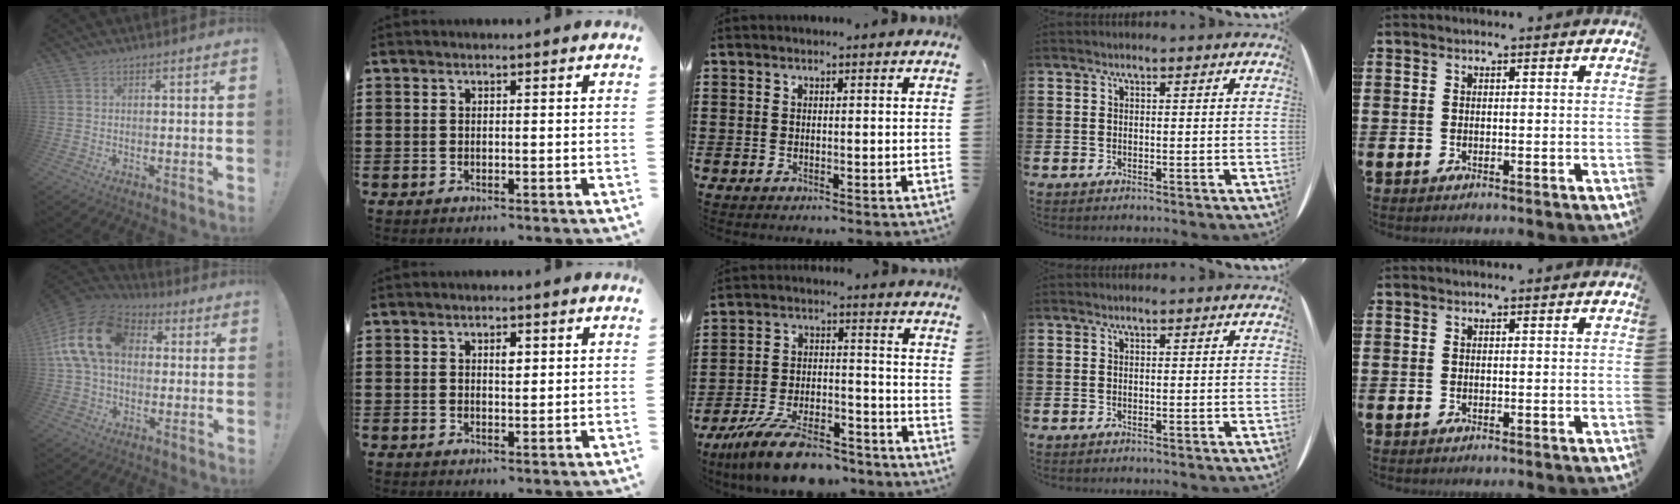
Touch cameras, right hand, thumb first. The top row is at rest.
{"thumb": {"total": 18.7, "force": [3.8, 13.2, 12.6], "torque": [-0.224, 0.009, 0.074]}, "index": {"total": 1.9, "force": [0.6, 0.9, 1.6], "torque": [-0.018, 0.000, 0.006]}, "middle": {"total": 11.3, "force": [-9.6, 2.3, 5.6], "torque": [-0.102, 0.027, -0.182]}}